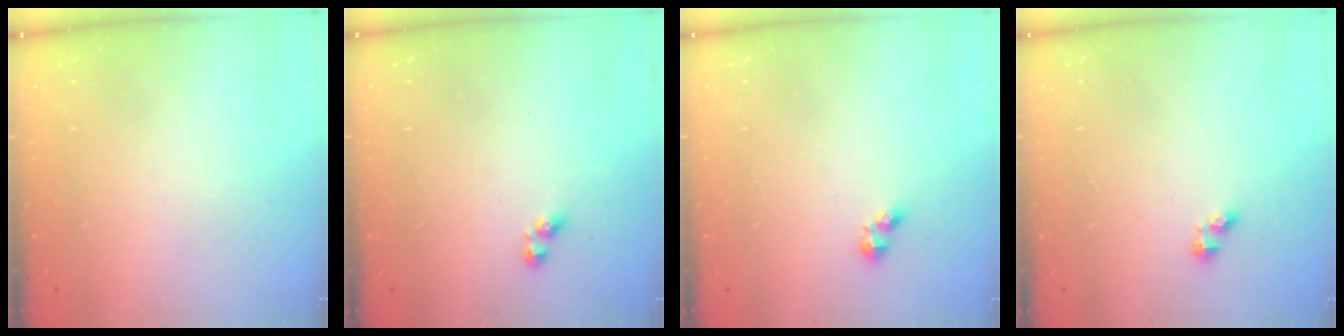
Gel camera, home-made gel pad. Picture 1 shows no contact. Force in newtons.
{"total": 2.5, "press": 2.5, "slide": 0.1}
{"total": 2.6, "press": 2.5, "slide": 0.5}
{"total": 2.5, "press": 2.5, "slide": 0.3}